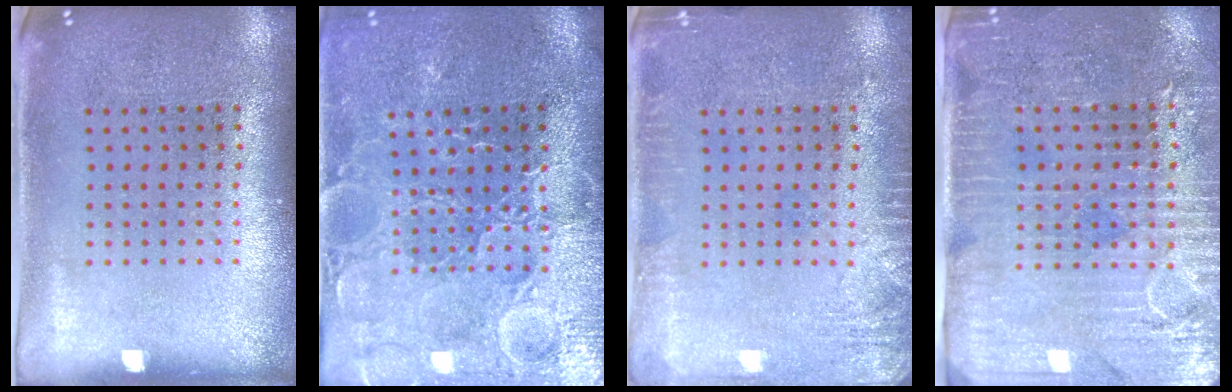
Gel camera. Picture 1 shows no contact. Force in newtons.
{"total": 3.7, "press": 3.6, "slide": 0.9}
{"total": 2.3, "press": 2.2, "slide": 0.2}
{"total": 3.6, "press": 3.3, "slide": 1.6}